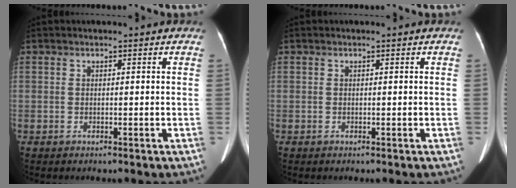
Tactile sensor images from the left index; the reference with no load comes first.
{"total": 0.0}